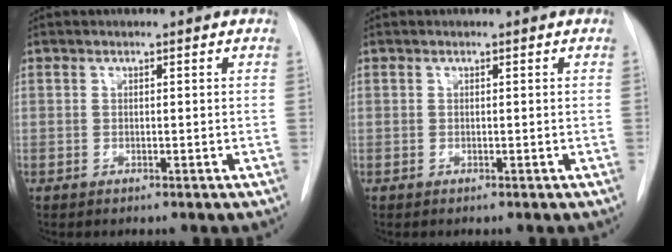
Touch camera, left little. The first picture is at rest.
{"total": 0.0}